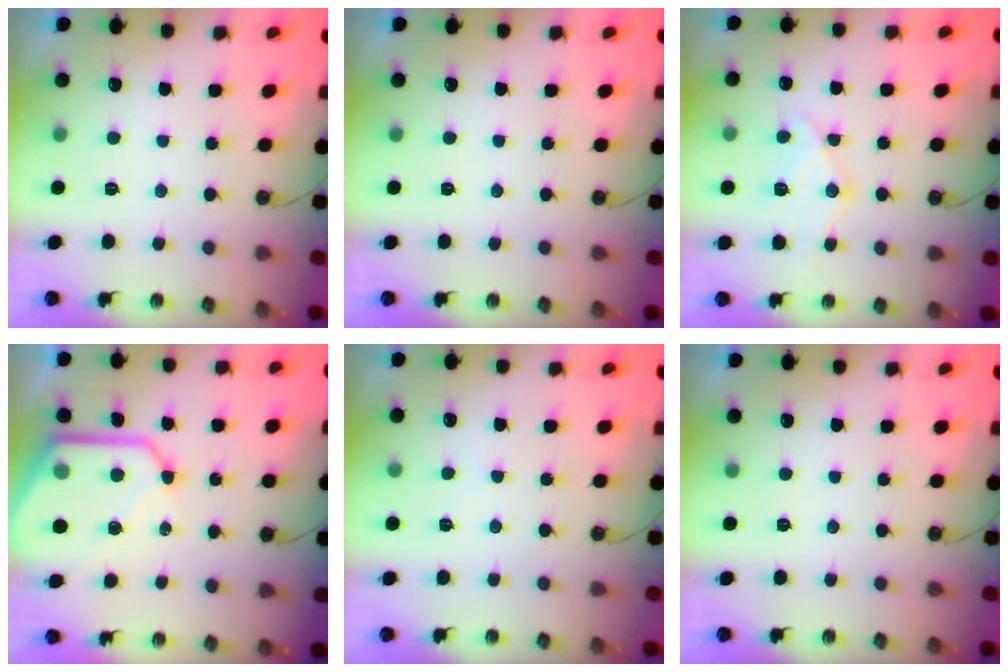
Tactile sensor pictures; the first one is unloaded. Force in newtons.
{"total": 0.0}
{"total": 14.4, "press": 14.3, "slide": 1.4}
{"total": 16.9, "press": 16.8, "slide": 1.6}
{"total": 2.3, "press": 2.3, "slide": 0.3}
{"total": 0.0}